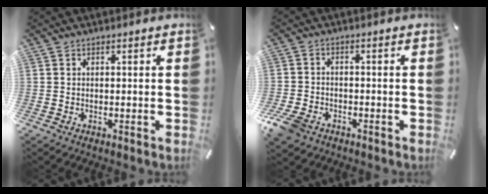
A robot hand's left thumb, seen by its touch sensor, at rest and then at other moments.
{"total": 5.4, "force": [-3.6, 3.4, 2.1], "torque": [-0.065, 0.010, -0.073]}